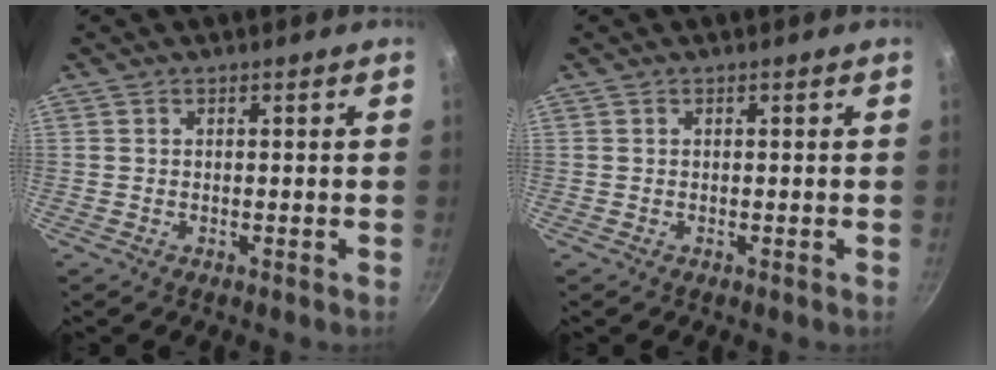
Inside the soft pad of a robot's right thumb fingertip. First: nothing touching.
{"total": 0.0}